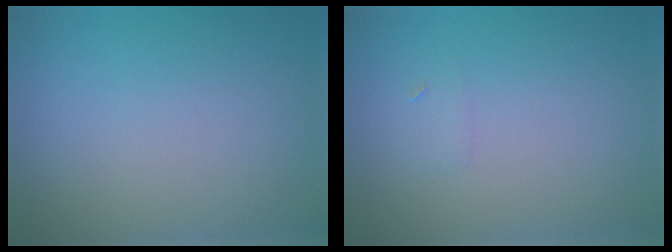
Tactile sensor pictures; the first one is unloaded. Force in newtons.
{"total": 0.7, "press": 0.7, "slide": 0.0}